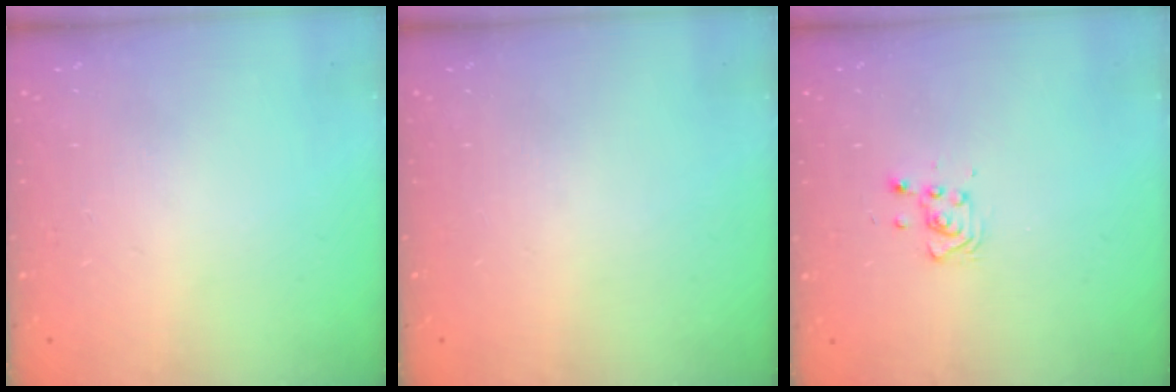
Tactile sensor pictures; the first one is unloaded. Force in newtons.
{"total": 0.0}
{"total": 4.7, "press": 4.6, "slide": 1.1}